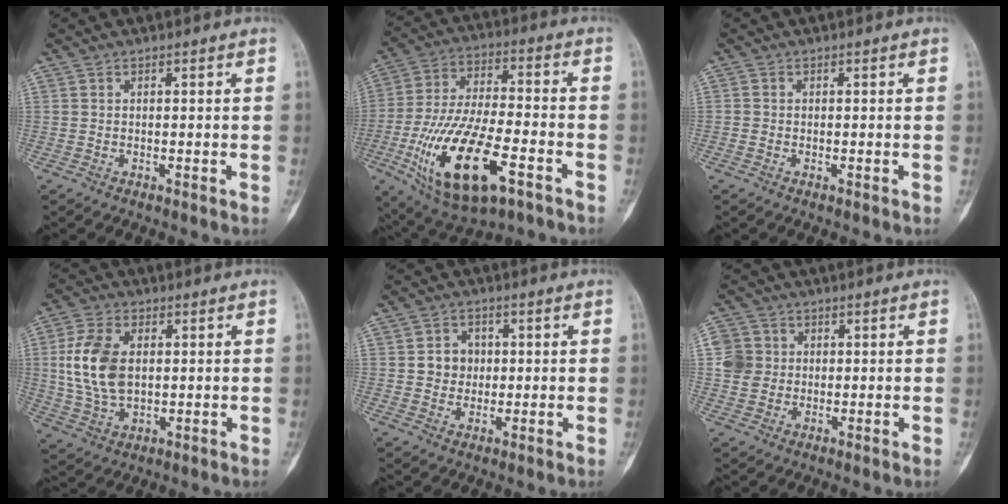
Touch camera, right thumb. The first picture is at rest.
{"total": 21.8, "force": [-8.9, 8.7, 17.8], "torque": [-0.352, 0.023, -0.144]}
{"total": 0.5, "force": [-0.3, 0.4, 0.2], "torque": [-0.005, 0.001, -0.009]}
{"total": 12.0, "force": [1.5, 7.4, 9.4], "torque": [-0.188, 0.000, 0.032]}
{"total": 4.9, "force": [0.5, 4.4, 2.1], "torque": [-0.006, 0.005, 0.004]}
{"total": 5.6, "force": [0.7, 5.4, 1.3], "torque": [0.000, 0.004, 0.008]}